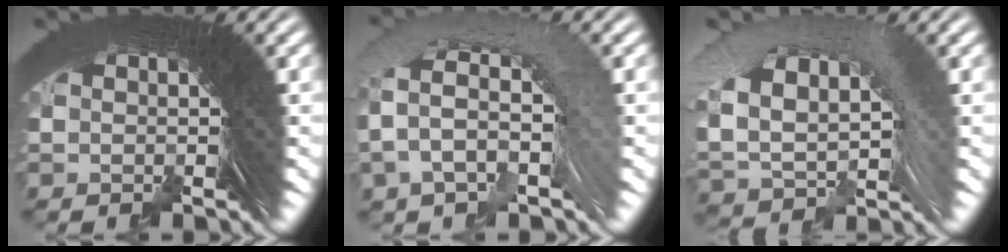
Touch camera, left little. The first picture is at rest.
{"total": 5.0, "force": [0.3, 2.8, 4.2], "torque": [-0.073, 0.015, 0.001]}
{"total": 8.0, "force": [1.3, 5.4, 5.8], "torque": [-0.118, 0.004, 0.026]}